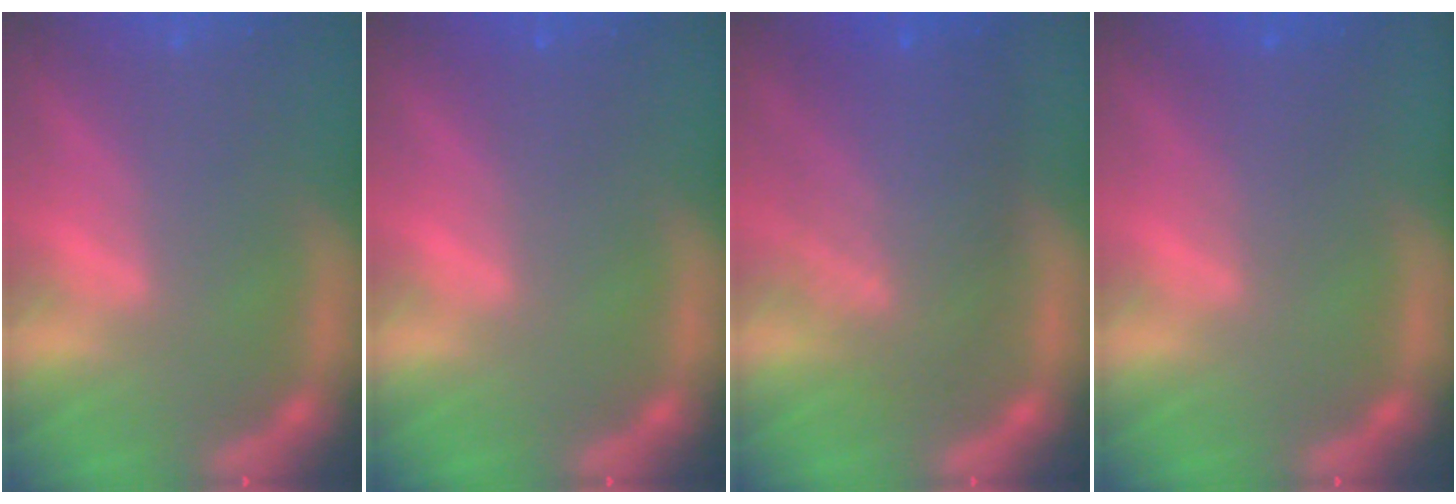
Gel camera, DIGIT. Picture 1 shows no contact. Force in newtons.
{"total": 1.0}
{"total": 8.1}
{"total": 2.0}